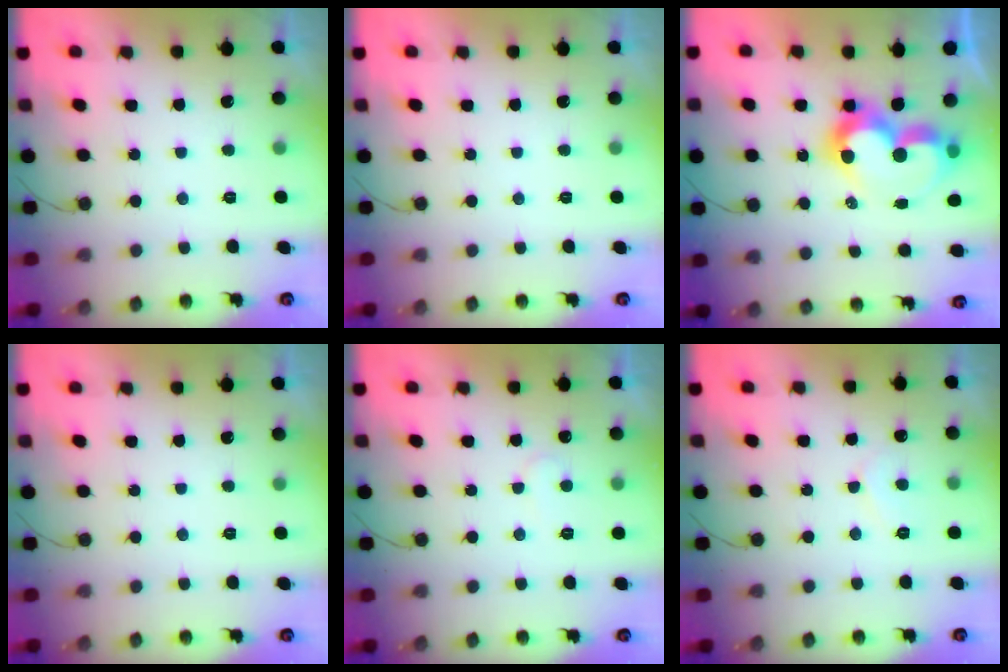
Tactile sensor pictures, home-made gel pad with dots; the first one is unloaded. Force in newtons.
{"total": 0.0}
{"total": 12.4, "press": 12.3, "slide": 1.0}
{"total": 0.0}
{"total": 5.4, "press": 5.4, "slide": 0.4}
{"total": 5.5, "press": 5.5, "slide": 0.5}